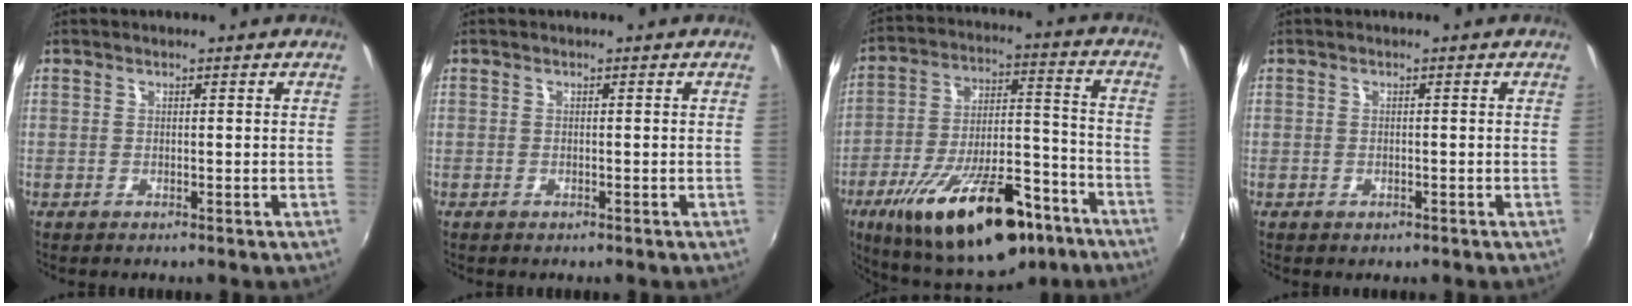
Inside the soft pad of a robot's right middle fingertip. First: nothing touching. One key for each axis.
{"total": 0.0}
{"total": 26.1, "fx": -16.2, "fy": 9.9, "fz": 17.9, "tx": -0.308, "ty": -0.015, "tz": -0.238}
{"total": 0.7, "fx": -0.4, "fy": 0.6, "fz": 0.1, "tx": -0.001, "ty": -0.003, "tz": -0.006}